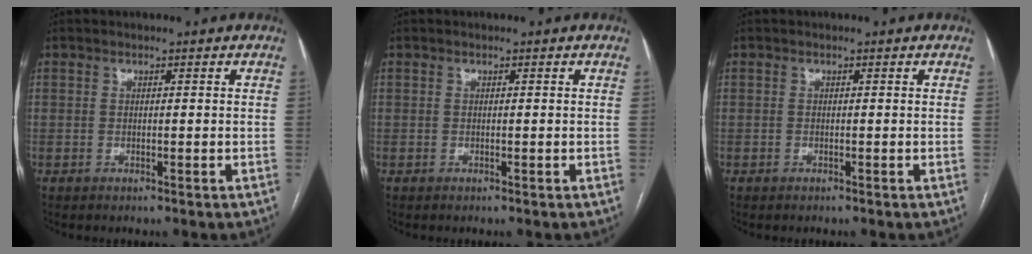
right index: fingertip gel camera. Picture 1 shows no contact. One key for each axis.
{"total": 0.0}
{"total": 0.0}